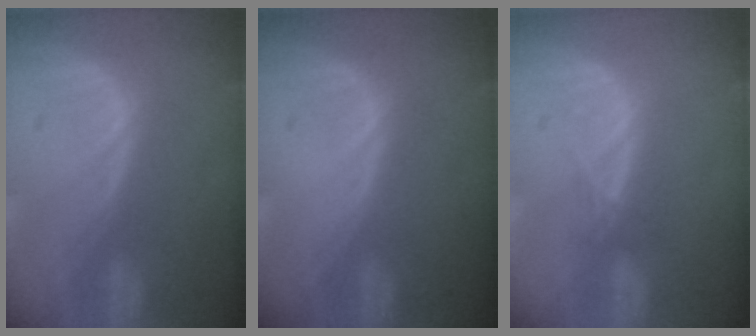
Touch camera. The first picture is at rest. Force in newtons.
{"total": 0.0}
{"total": 1.1, "press": 1.1, "slide": 0.2}